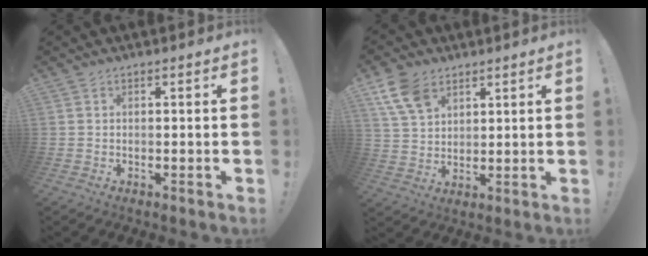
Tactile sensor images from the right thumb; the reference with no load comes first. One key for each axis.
{"total": 10.9, "fx": 6.3, "fy": 7.3, "fz": 5.1, "tx": -0.092, "ty": -0.024, "tz": 0.127}